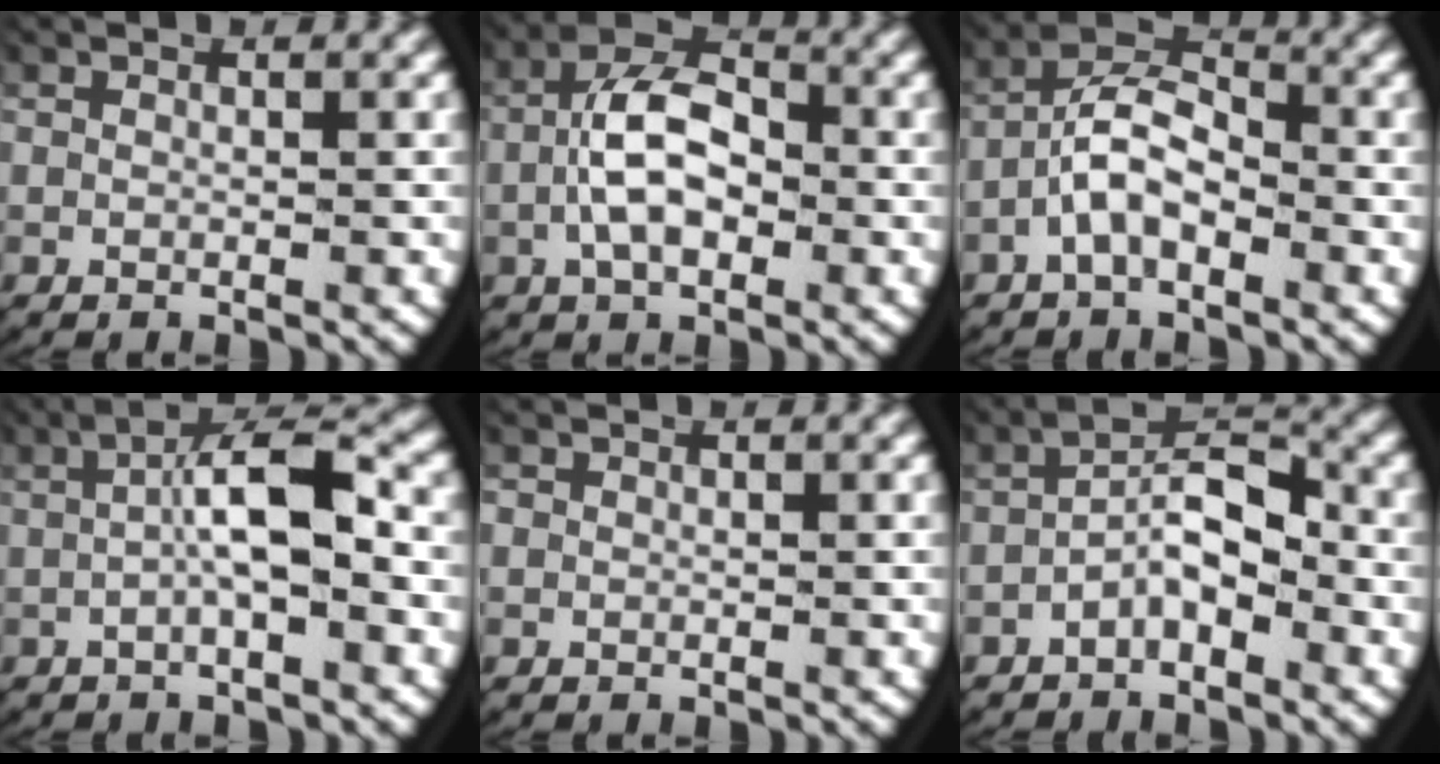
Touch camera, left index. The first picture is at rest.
{"total": 6.3, "force": [-0.6, 3.6, 5.1], "torque": [-0.091, 0.000, -0.014]}
{"total": 5.3, "force": [-0.9, 3.5, 3.9], "torque": [-0.057, 0.000, -0.029]}
{"total": 4.9, "force": [0.0, 1.2, 4.8], "torque": [-0.079, 0.011, -0.004]}
{"total": 0.7, "force": [0.1, 0.6, 0.1], "torque": [-0.005, -0.004, 0.002]}
{"total": 4.9, "force": [-1.4, 2.7, 3.8], "torque": [-0.060, -0.003, -0.026]}